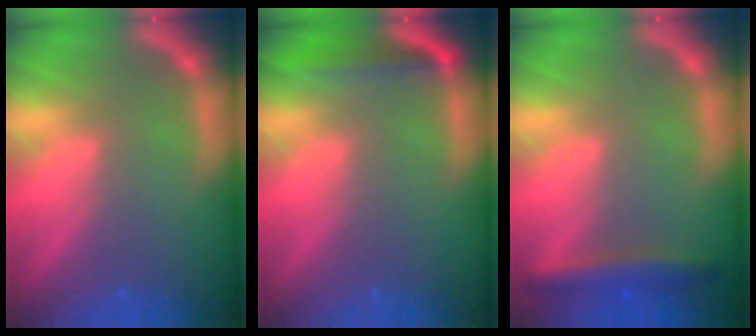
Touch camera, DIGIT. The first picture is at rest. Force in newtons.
{"total": 3.0}
{"total": 3.5}